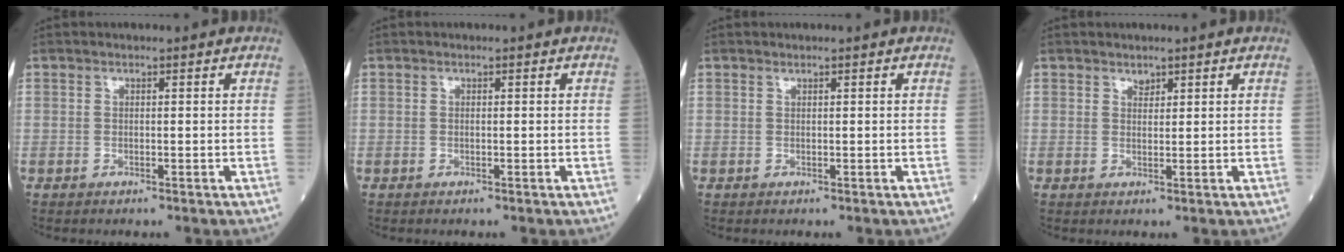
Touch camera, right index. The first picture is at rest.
{"total": 0.0}
{"total": 0.0}
{"total": 1.1, "force": [0.9, 0.6, 0.3], "torque": [-0.004, -0.004, 0.014]}